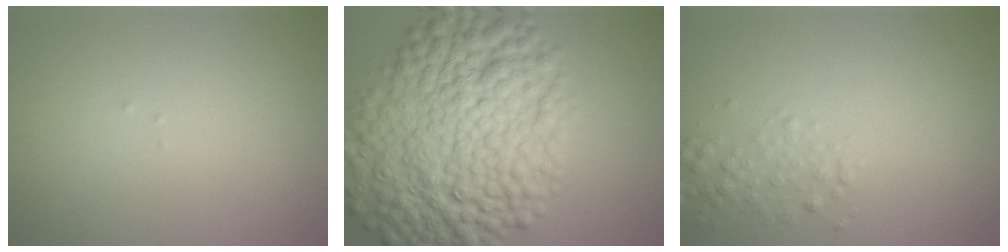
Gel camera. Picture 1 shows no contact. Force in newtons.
{"total": 12.1, "press": 12.1, "slide": 0.1}
{"total": 1.8, "press": 1.8, "slide": 0.1}